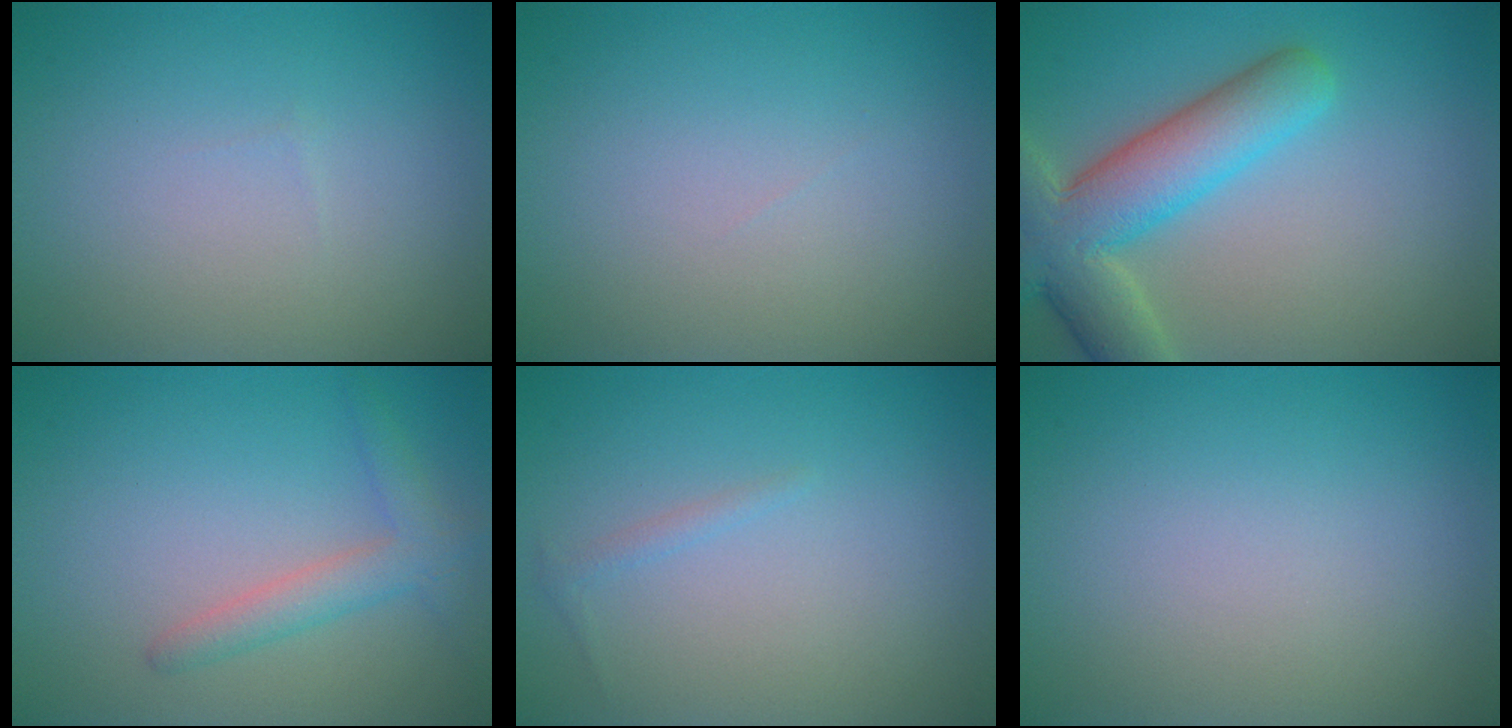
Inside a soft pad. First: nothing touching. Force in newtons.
{"total": 0.0}
{"total": 8.2, "press": 8.2, "slide": 0.6}
{"total": 2.6, "press": 2.5, "slide": 0.1}
{"total": 0.6, "press": 0.6, "slide": 0.1}
{"total": 0.0}